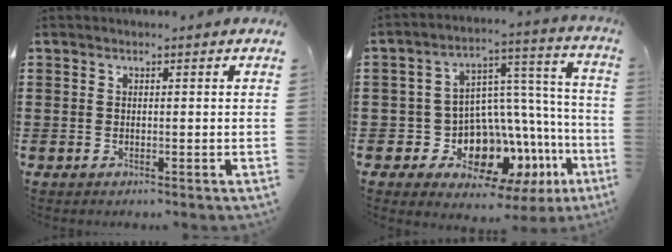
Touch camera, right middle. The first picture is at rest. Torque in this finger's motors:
{"motor_torque": [1.30, -0.84, 0.80, 0.20]}